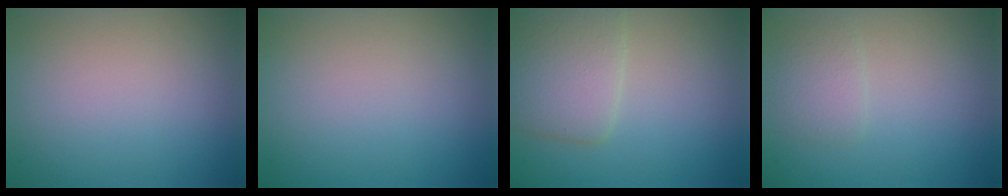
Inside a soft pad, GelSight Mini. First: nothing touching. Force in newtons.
{"total": 0.0}
{"total": 4.2, "press": 4.2, "slide": 0.1}
{"total": 1.6, "press": 1.6, "slide": 0.0}